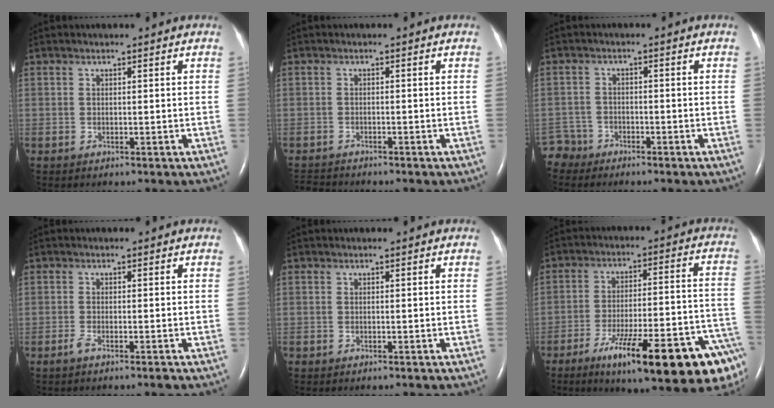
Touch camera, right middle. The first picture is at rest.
{"total": 2.9, "force": [-2.9, 0.1, 0.2], "torque": [-0.006, -0.015, -0.049]}
{"total": 3.4, "force": [-2.9, 1.4, -1.1], "torque": [0.023, 0.000, -0.061]}
{"total": 1.6, "force": [-1.1, -0.1, 1.1], "torque": [-0.027, -0.004, -0.025]}
{"total": 0.0}
{"total": 22.7, "force": [-13.5, 3.0, 18.1], "torque": [-0.180, 0.004, -0.198]}